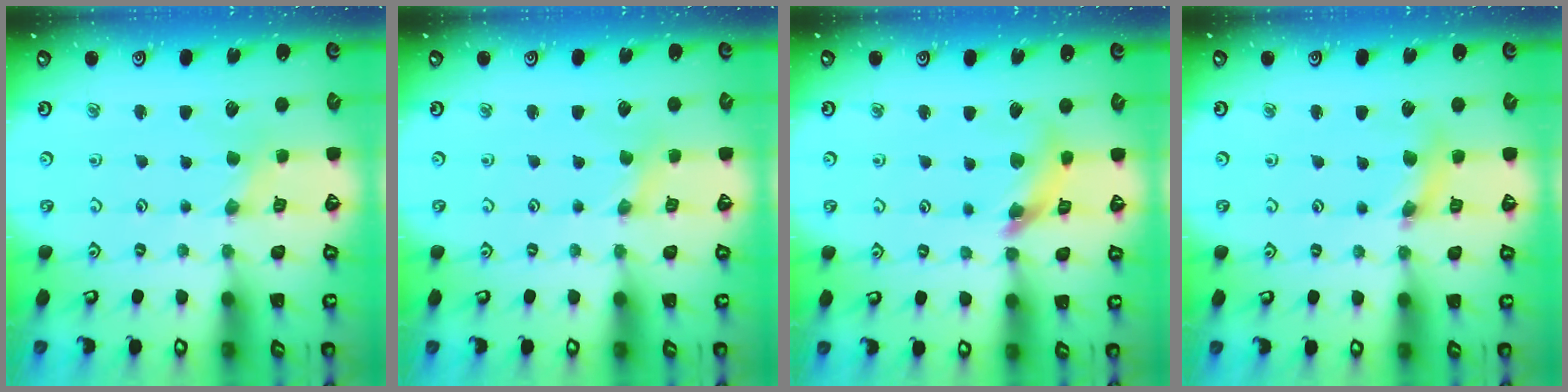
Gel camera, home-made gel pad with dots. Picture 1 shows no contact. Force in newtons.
{"total": 0.0}
{"total": 10.2, "press": 10.1, "slide": 1.1}
{"total": 5.3, "press": 5.3, "slide": 0.6}